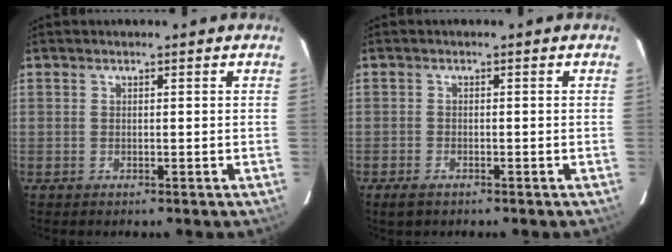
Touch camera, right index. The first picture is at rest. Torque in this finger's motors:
{"motor_torque": [0.21, -0.14, 0.01, 0.01]}